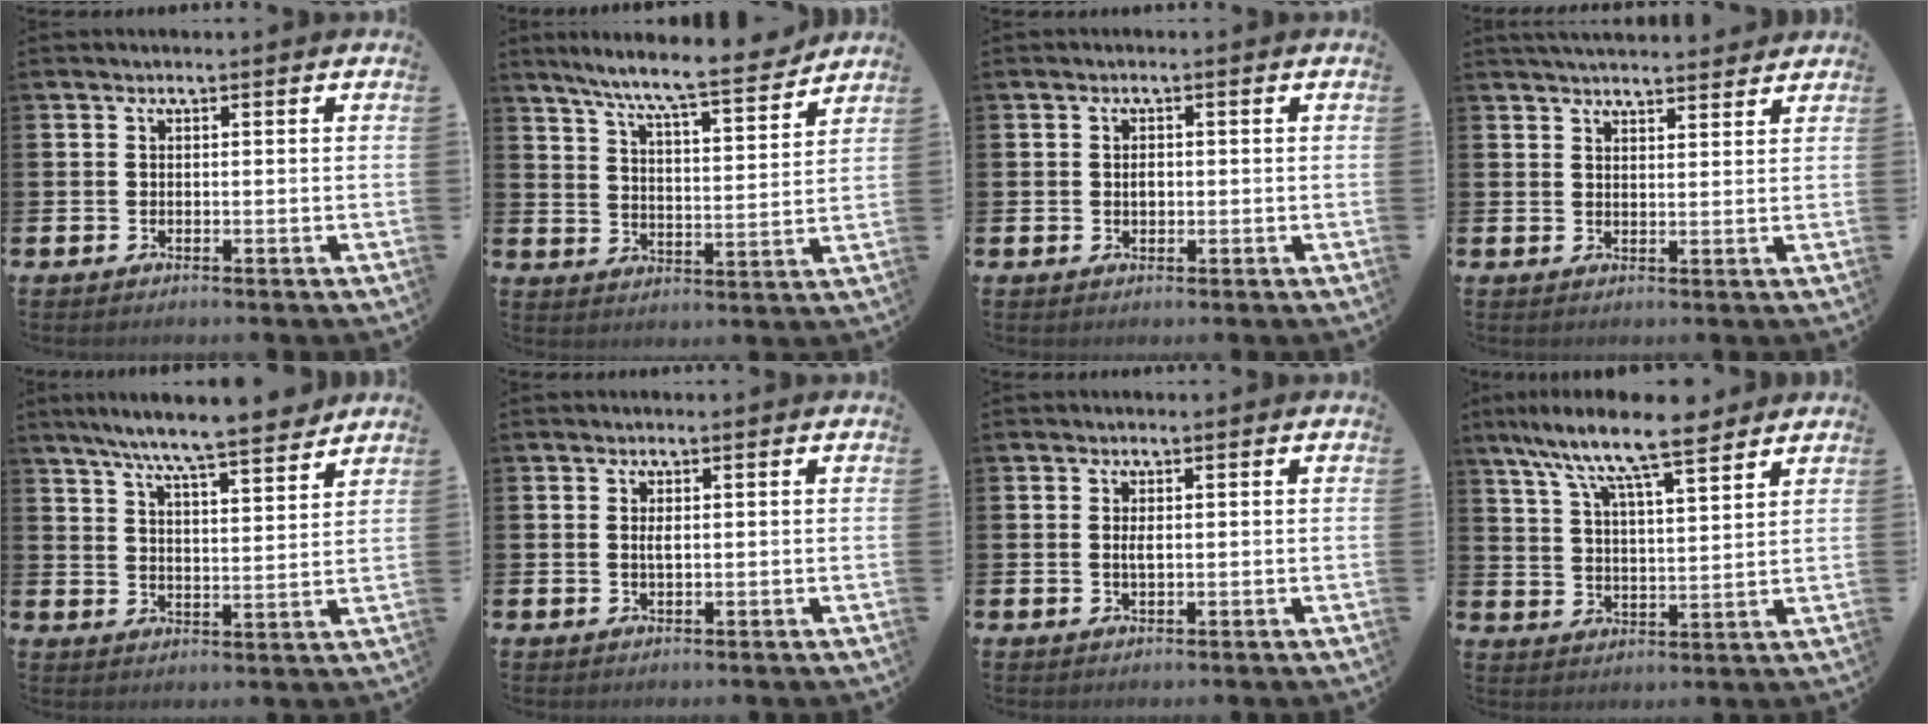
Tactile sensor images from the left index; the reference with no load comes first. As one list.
[{"total": 8.6, "force": [7.9, 0.2, 3.4], "torque": [-0.087, -0.055, 0.135]}, {"total": 1.2, "force": [0.1, 0.8, 0.9], "torque": [-0.010, 0.002, -0.003]}, {"total": 3.4, "force": [3.4, 0.2, 0.1], "torque": [-0.006, -0.015, 0.062]}, {"total": 8.4, "force": [7.8, 0.3, 3.1], "torque": [-0.069, -0.049, 0.135]}, {"total": 1.3, "force": [0.3, 0.4, 1.2], "torque": [-0.022, 0.002, 0.003]}, {"total": 1.4, "force": [0.2, 0.5, 1.3], "torque": [-0.025, 0.002, 0.002]}, {"total": 10.4, "force": [8.9, 1.5, 5.2], "torque": [-0.117, -0.042, 0.156]}]